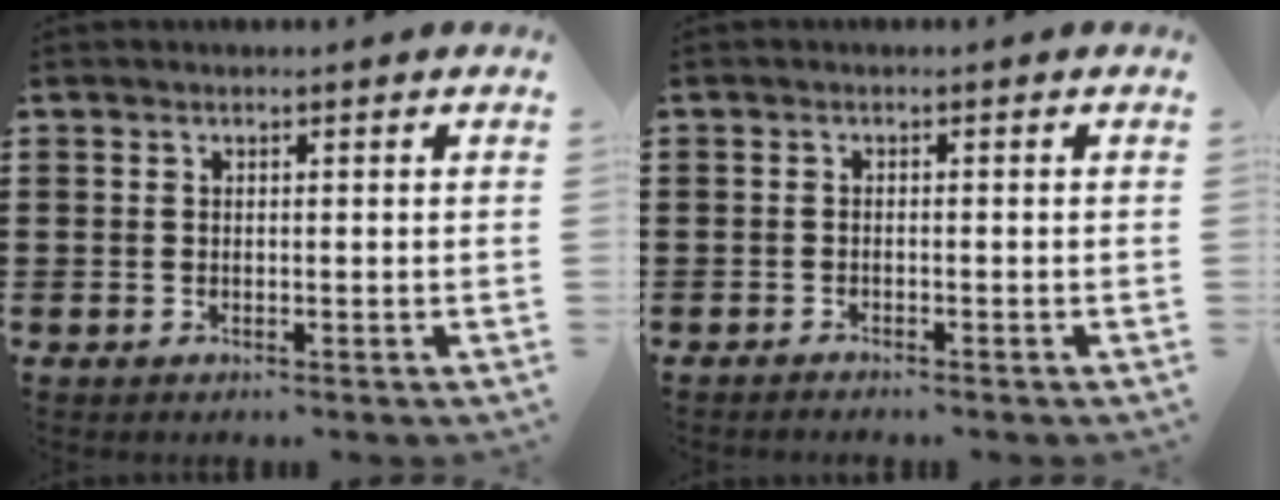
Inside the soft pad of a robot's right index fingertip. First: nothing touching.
{"total": 0.7, "force": [-0.7, -0.2, -0.1], "torque": [0.002, 0.001, -0.014]}